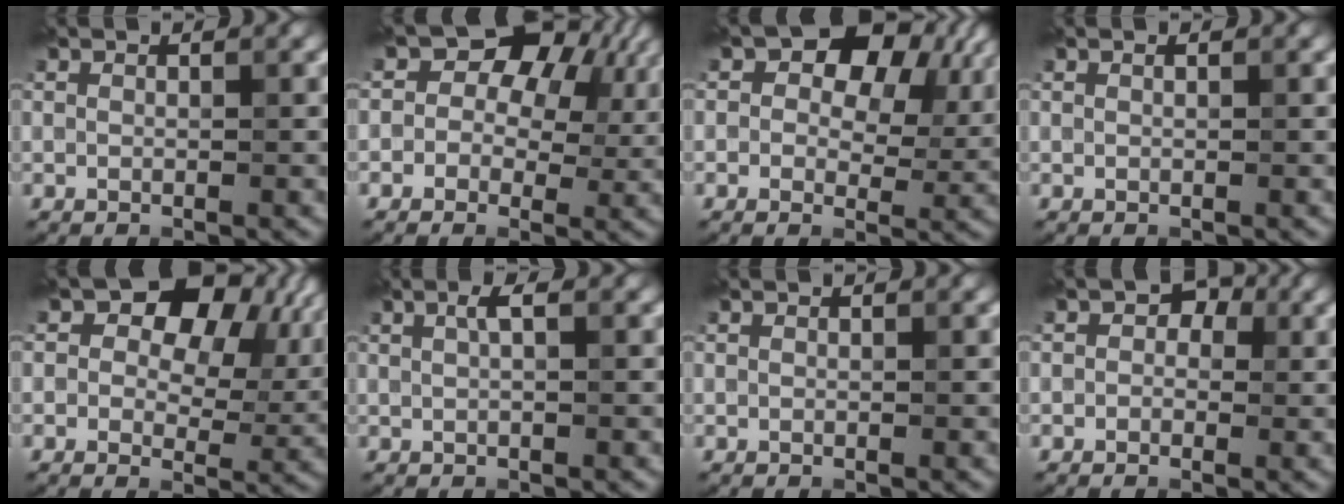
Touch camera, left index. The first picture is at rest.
{"total": 8.5, "force": [2.2, 6.2, 5.3], "torque": [-0.040, 0.025, -0.001]}
{"total": 8.4, "force": [2.9, 5.5, 5.7], "torque": [-0.064, 0.000, 0.034]}
{"total": 0.0}
{"total": 9.5, "force": [3.4, 6.1, 6.5], "torque": [-0.069, 0.000, 0.044]}
{"total": 1.3, "force": [0.5, 0.2, 1.2], "torque": [-0.024, 0.006, 0.008]}
{"total": 0.0}
{"total": 2.6, "force": [0.4, 2.2, 1.3], "torque": [0.012, 0.006, -0.017]}